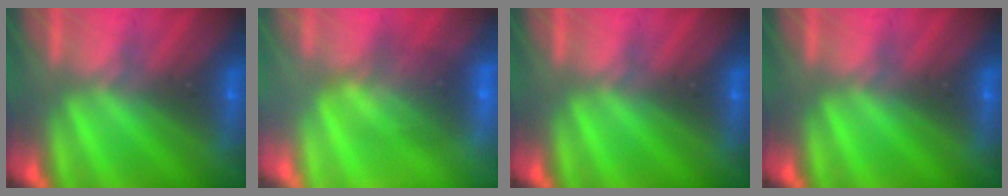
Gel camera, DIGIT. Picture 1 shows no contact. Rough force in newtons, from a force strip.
{"total": 5.8}
{"total": 0.0}
{"total": 0.0}